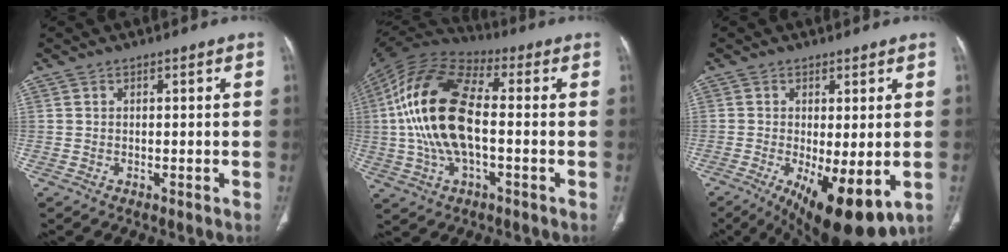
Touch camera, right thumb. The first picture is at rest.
{"total": 19.6, "force": [-0.3, 9.4, 17.2], "torque": [-0.351, 0.025, -0.010]}
{"total": 13.7, "force": [-4.2, 4.8, 12.0], "torque": [-0.175, -0.024, -0.049]}